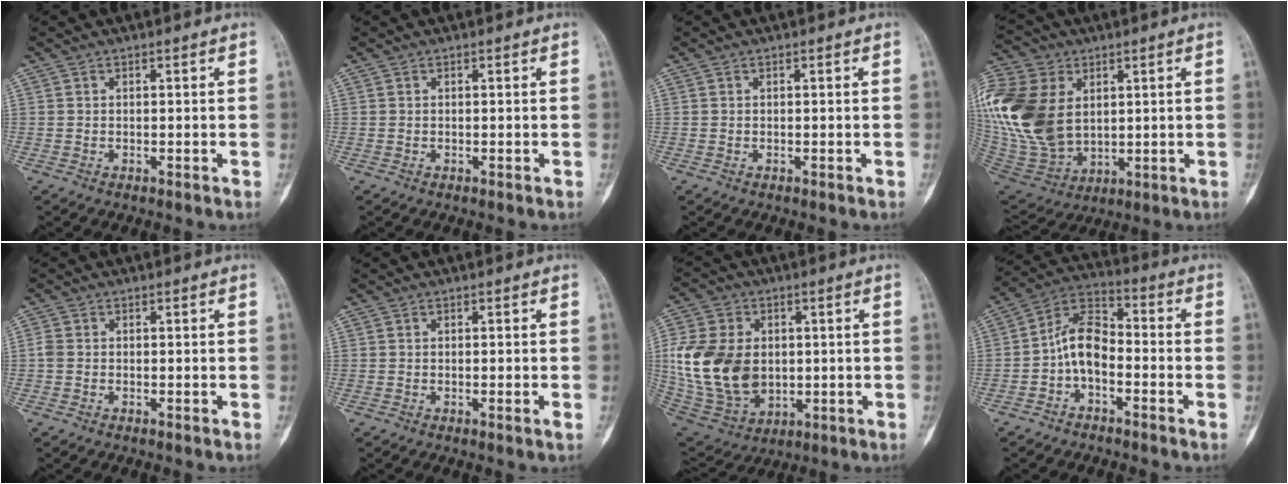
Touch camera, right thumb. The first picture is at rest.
{"total": 0.0}
{"total": 0.0}
{"total": 26.0, "force": [5.6, 18.3, 17.6], "torque": [-0.412, -0.002, 0.123]}
{"total": 1.3, "force": [-0.1, 1.0, 0.8], "torque": [-0.019, 0.000, -0.005]}
{"total": 1.0, "force": [-0.2, 0.1, 1.0], "torque": [-0.018, -0.004, -0.003]}
{"total": 19.2, "force": [0.9, 14.0, 13.1], "torque": [-0.250, -0.006, 0.038]}
{"total": 8.9, "force": [-2.5, 5.5, 6.5], "torque": [-0.110, 0.043, -0.060]}